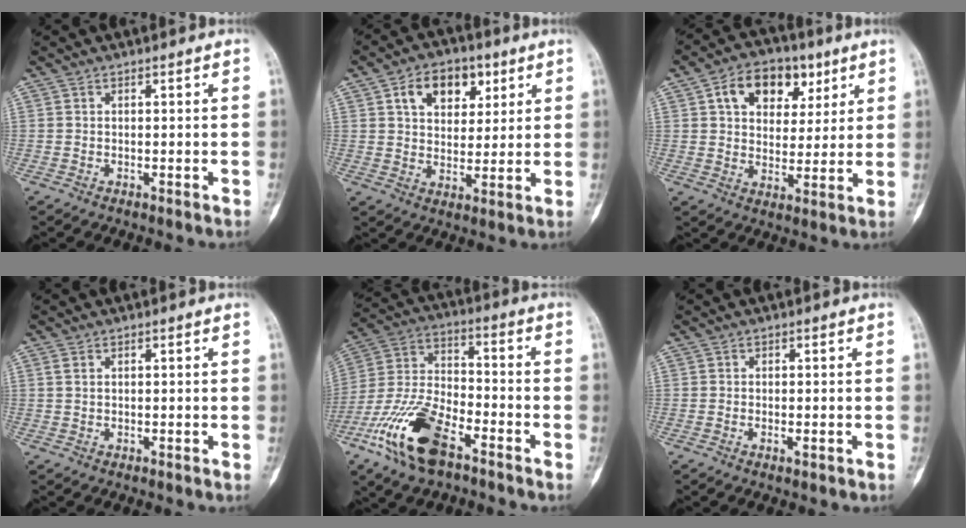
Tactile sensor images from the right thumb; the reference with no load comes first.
{"total": 10.6, "force": [4.7, 7.1, 6.3], "torque": [-0.061, -0.013, 0.075]}
{"total": 12.9, "force": [5.4, 8.9, 7.6], "torque": [-0.080, -0.004, 0.085]}
{"total": 1.1, "force": [0.4, 0.6, 0.8], "torque": [-0.022, 0.005, 0.012]}
{"total": 16.6, "force": [-9.1, 7.3, 11.9], "torque": [-0.242, 0.040, -0.177]}
{"total": 1.1, "force": [-0.4, 0.4, 0.9], "torque": [-0.013, 0.001, -0.005]}